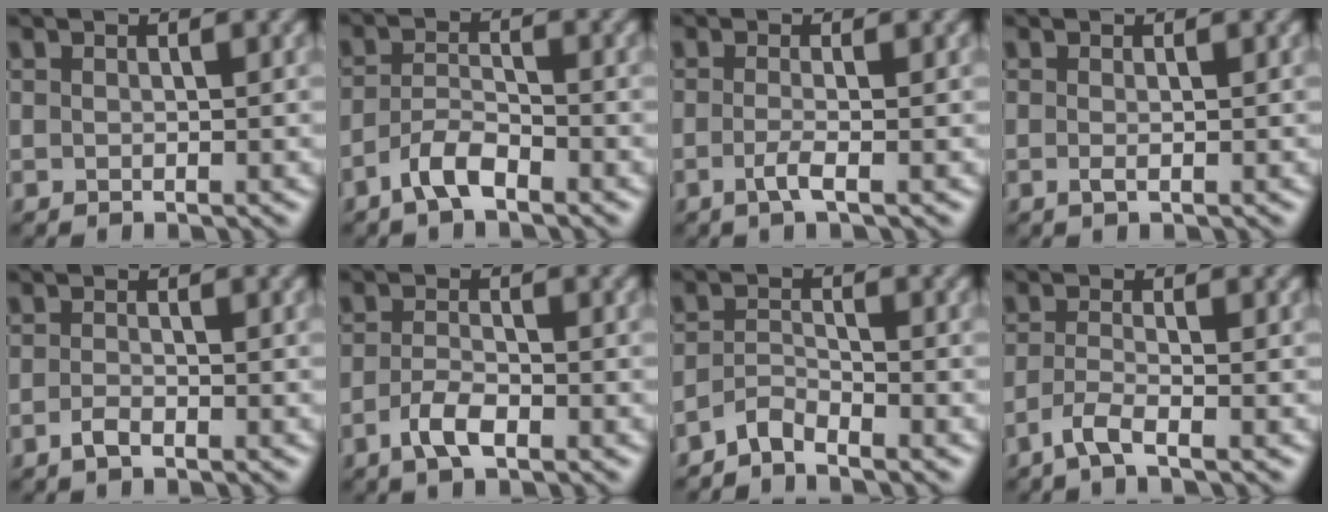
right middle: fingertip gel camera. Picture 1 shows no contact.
{"total": 3.0, "force": [-2.1, 0.9, 1.9], "torque": [-0.042, 0.006, -0.047]}
{"total": 1.9, "force": [-0.6, 0.5, 1.8], "torque": [-0.034, -0.004, -0.018]}
{"total": 0.6, "force": [-0.1, 0.1, 0.6], "torque": [-0.015, -0.004, -0.002]}
{"total": 1.2, "force": [-0.7, 0.4, 0.9], "torque": [-0.021, 0.000, -0.017]}
{"total": 2.6, "force": [-1.4, 1.0, 2.0], "torque": [-0.047, -0.001, -0.031]}
{"total": 2.0, "force": [-1.9, 0.3, 0.7], "torque": [-0.017, 0.004, -0.044]}
{"total": 2.4, "force": [-1.5, 0.3, 1.7], "torque": [-0.039, -0.004, -0.042]}